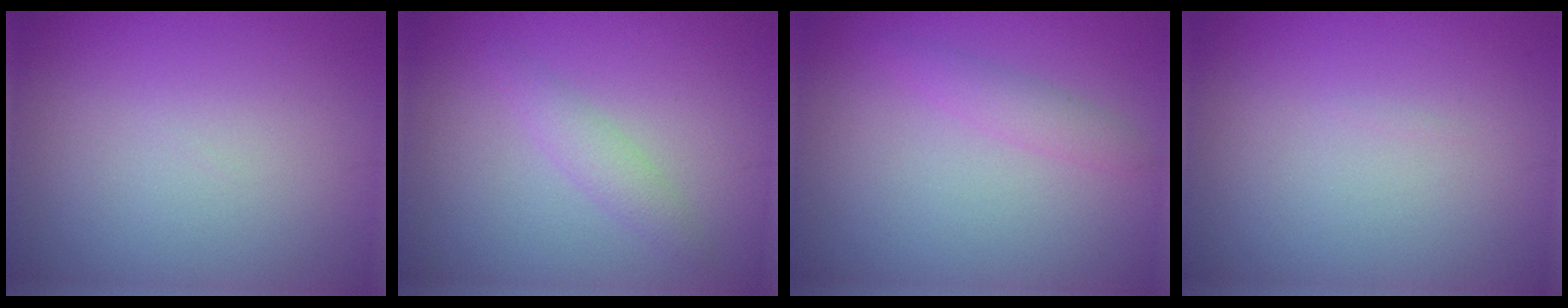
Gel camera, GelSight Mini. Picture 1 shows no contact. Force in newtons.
{"total": 1.6, "press": 1.6, "slide": 0.2}
{"total": 1.5, "press": 1.5, "slide": 0.1}
{"total": 0.0}